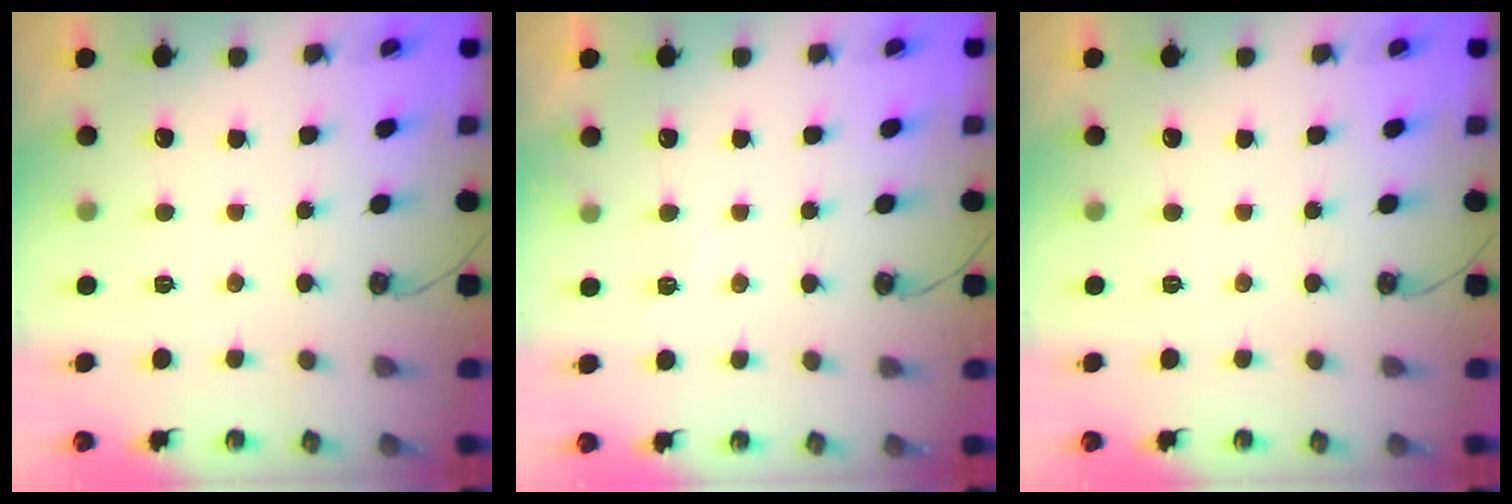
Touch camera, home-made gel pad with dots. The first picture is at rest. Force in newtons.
{"total": 3.7, "press": 3.7, "slide": 0.6}
{"total": 0.0}